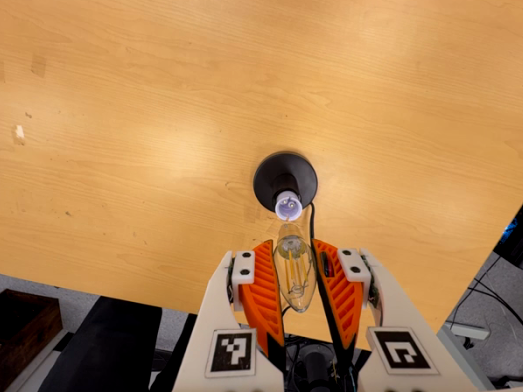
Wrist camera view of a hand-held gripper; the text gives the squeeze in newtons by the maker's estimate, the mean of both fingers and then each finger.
{"total": 8.3, "left": 7.2, "right": 9.4}